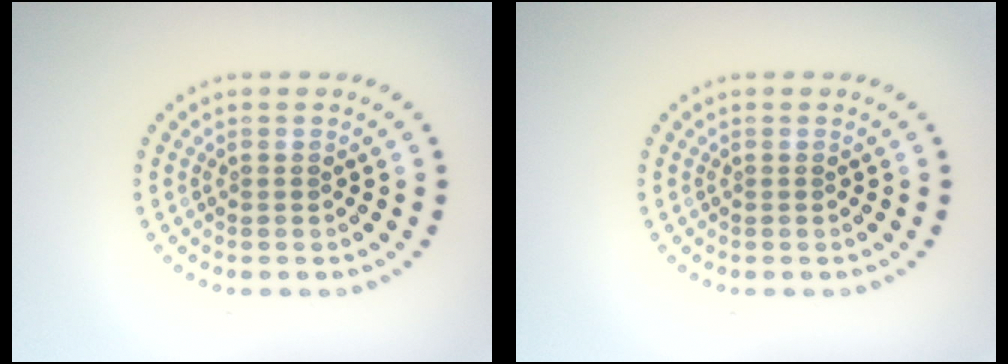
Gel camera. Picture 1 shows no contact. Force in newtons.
{"total": 0.0}